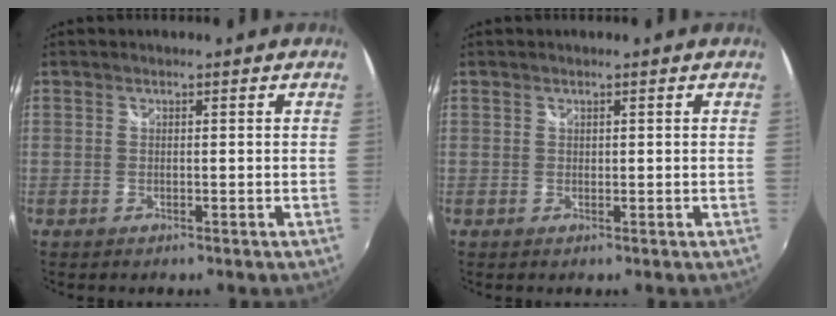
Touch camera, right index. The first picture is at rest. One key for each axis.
{"total": 0.0}